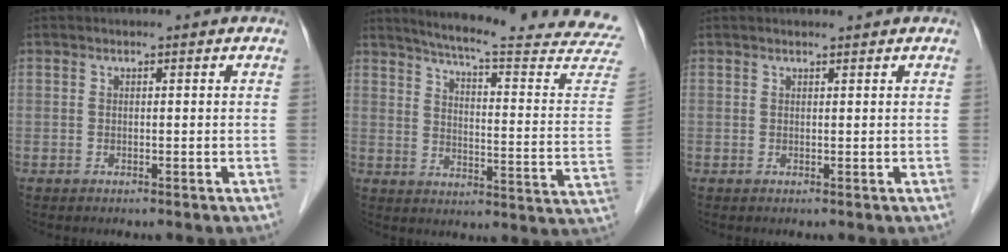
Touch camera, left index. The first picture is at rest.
{"total": 26.1, "force": [24.0, -0.3, 10.1], "torque": [-0.146, -0.110, 0.287]}
{"total": 1.4, "force": [1.3, 0.0, 0.4], "torque": [-0.006, 0.010, 0.024]}